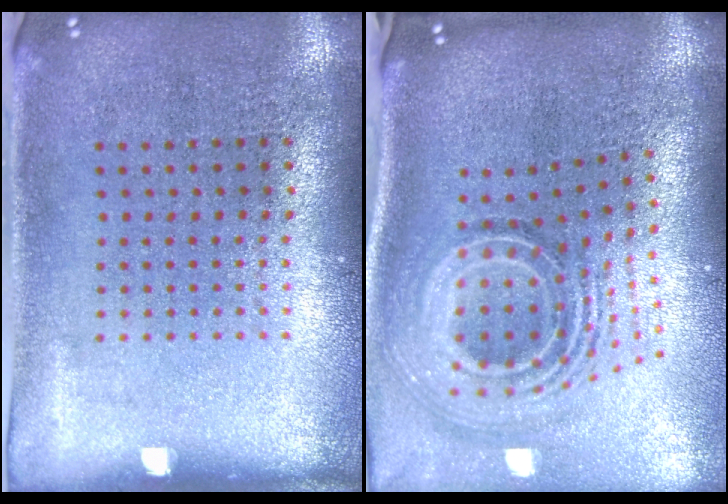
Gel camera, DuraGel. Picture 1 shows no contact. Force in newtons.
{"total": 2.5, "press": 1.6, "slide": 1.9}